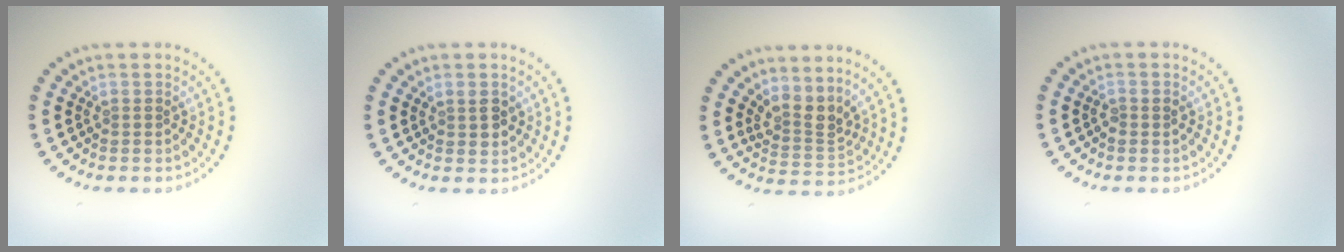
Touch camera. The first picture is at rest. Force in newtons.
{"total": 1.6, "press": 1.5, "slide": 0.5}
{"total": 2.8, "press": 2.0, "slide": 2.0}
{"total": 0.8, "press": 0.8, "slide": 0.1}